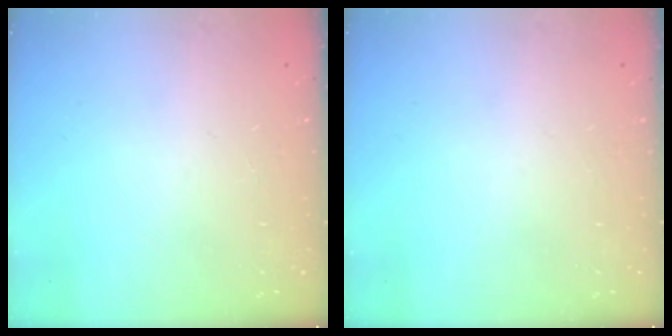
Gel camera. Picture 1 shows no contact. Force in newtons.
{"total": 0.0}